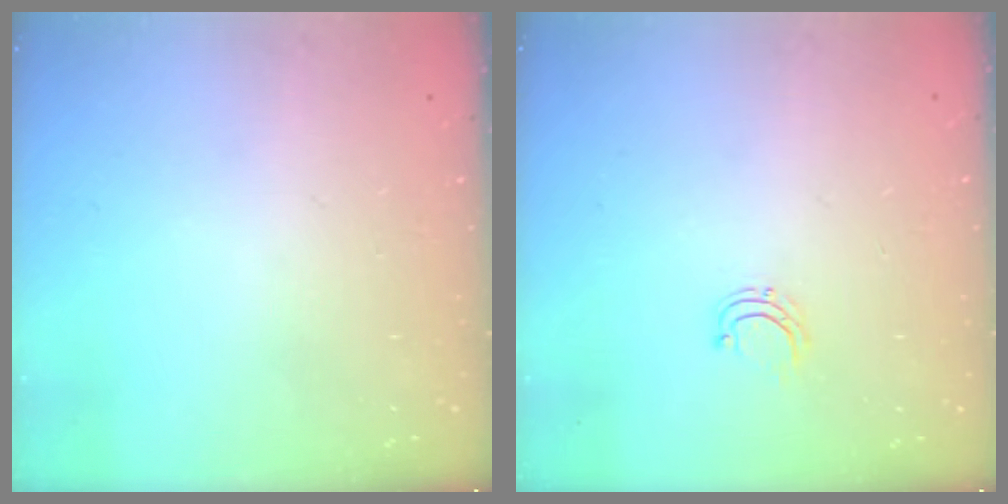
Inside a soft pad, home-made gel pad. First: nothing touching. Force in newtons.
{"total": 4.3, "press": 4.3, "slide": 0.3}